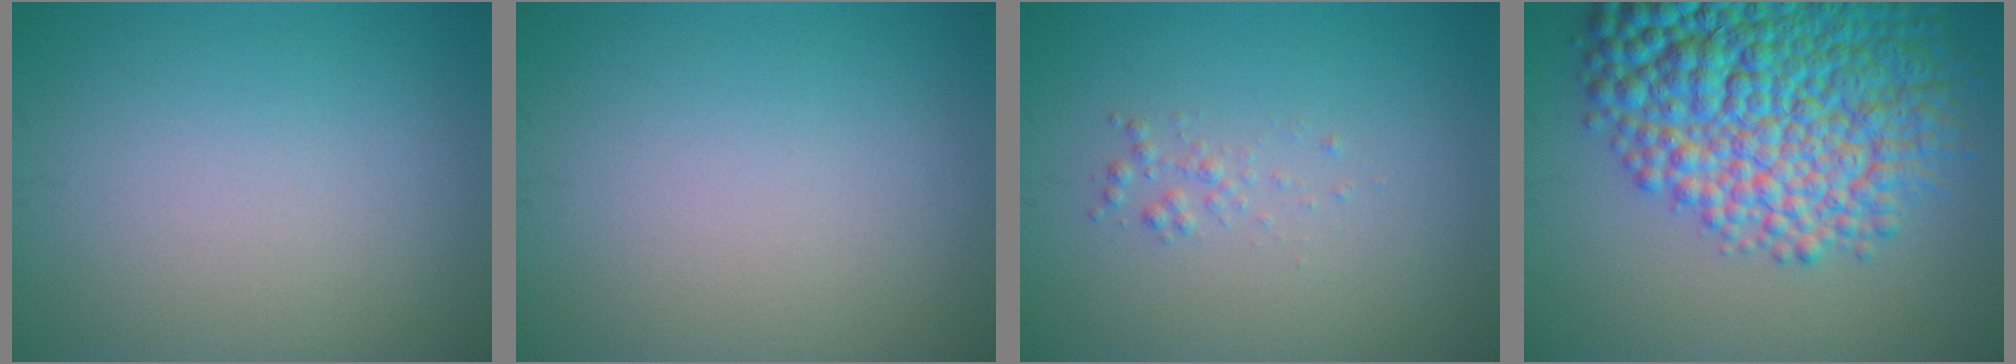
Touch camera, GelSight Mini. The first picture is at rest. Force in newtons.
{"total": 0.0}
{"total": 0.9, "press": 0.9, "slide": 0.0}
{"total": 13.0, "press": 13.0, "slide": 0.4}